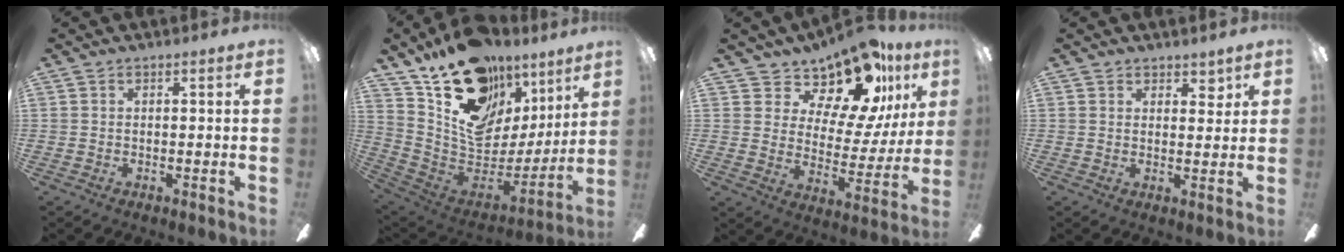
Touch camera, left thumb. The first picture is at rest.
{"total": 20.3, "force": [12.1, 12.7, 10.2], "torque": [-0.161, -0.085, 0.228]}
{"total": 15.2, "force": [12.4, 6.5, 6.0], "torque": [-0.094, -0.106, 0.212]}
{"total": 3.6, "force": [2.7, 2.3, 0.6], "torque": [0.004, -0.009, 0.046]}